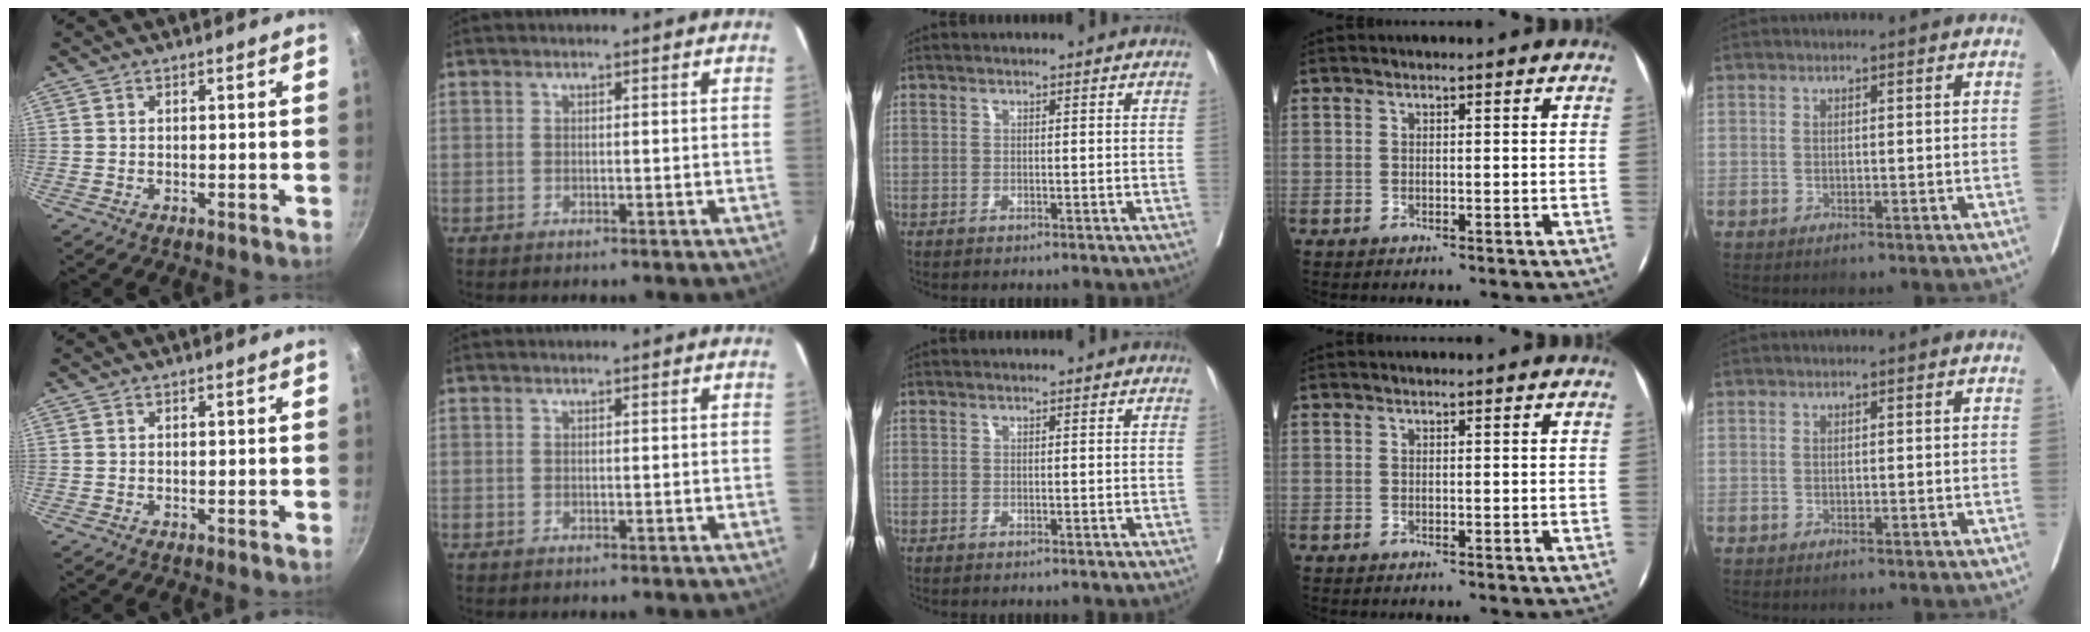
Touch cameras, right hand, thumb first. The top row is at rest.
{}